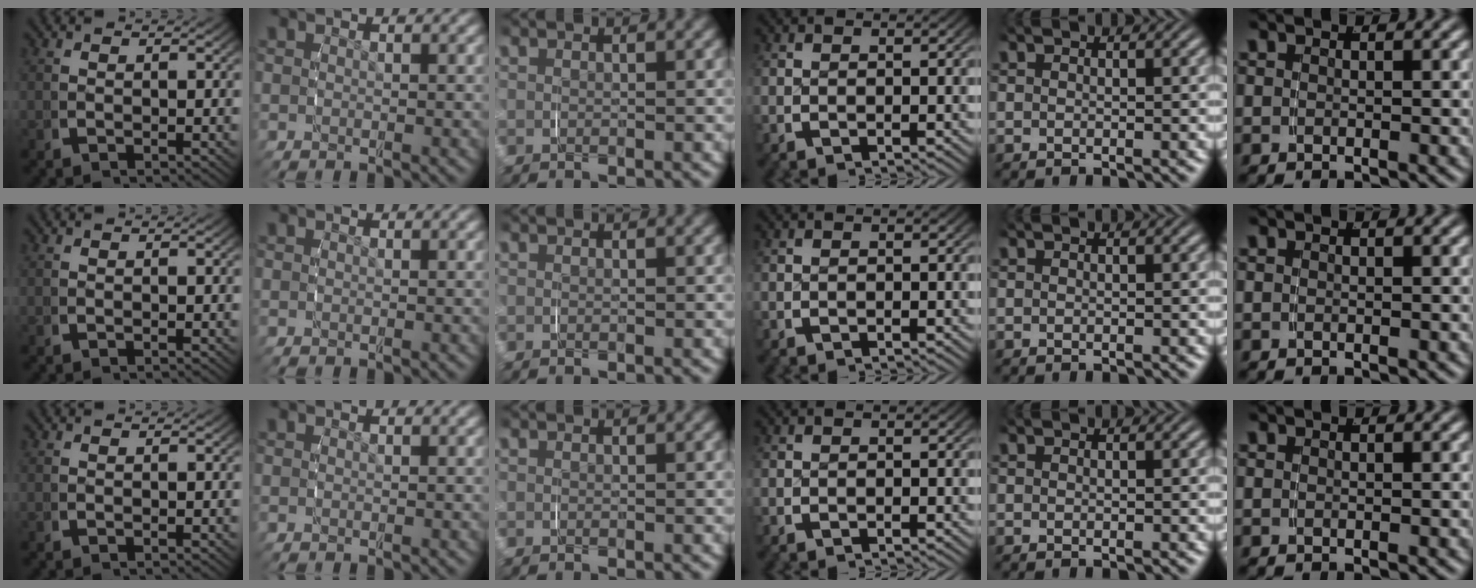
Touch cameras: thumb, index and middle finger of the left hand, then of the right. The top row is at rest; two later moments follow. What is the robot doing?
{"motion": "grasp_and_lifting", "object": "scarf"}